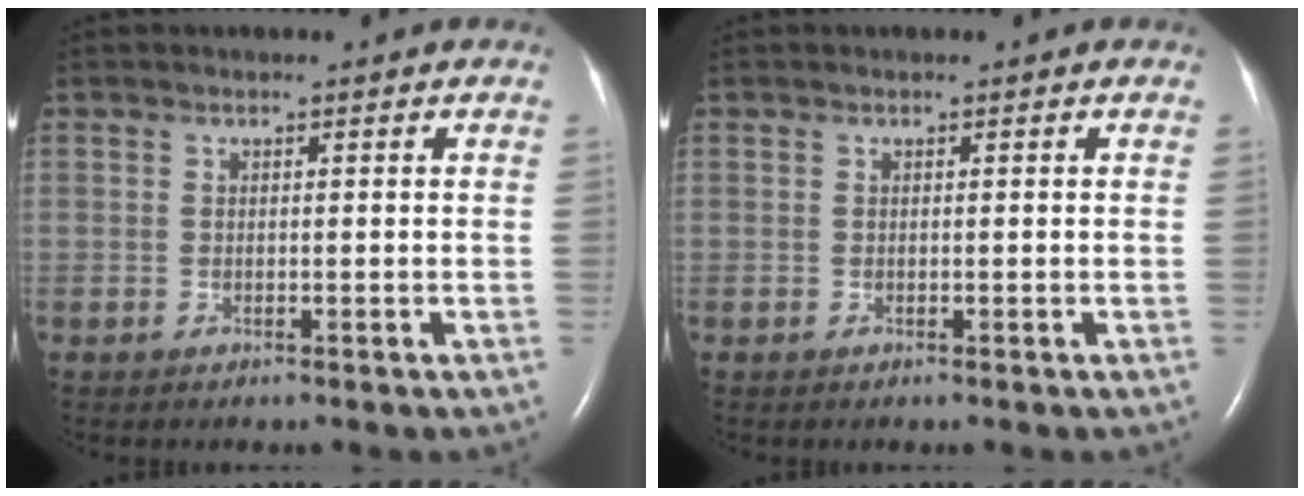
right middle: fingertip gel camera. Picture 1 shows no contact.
{"total": 0.0}